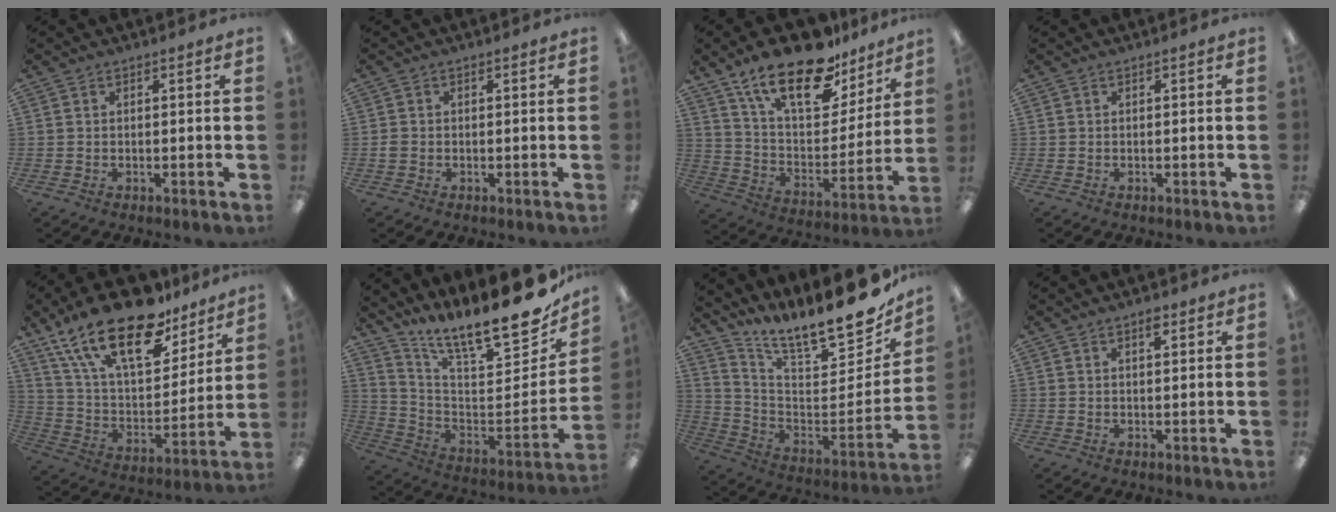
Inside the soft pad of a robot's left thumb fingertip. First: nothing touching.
{"total": 1.0, "force": [-0.2, 0.9, 0.4], "torque": [-0.007, 0.004, -0.005]}
{"total": 22.4, "force": [15.5, 9.6, 13.1], "torque": [-0.217, -0.098, 0.270]}
{"total": 0.0}
{"total": 24.5, "force": [17.0, 10.0, 14.5], "torque": [-0.274, -0.106, 0.293]}
{"total": 17.5, "force": [14.4, 3.4, 9.3], "torque": [-0.124, -0.127, 0.230]}
{"total": 15.9, "force": [13.3, 3.9, 7.7], "torque": [-0.092, -0.126, 0.214]}
{"total": 2.2, "force": [1.6, 0.7, 1.3], "torque": [-0.013, -0.005, 0.024]}